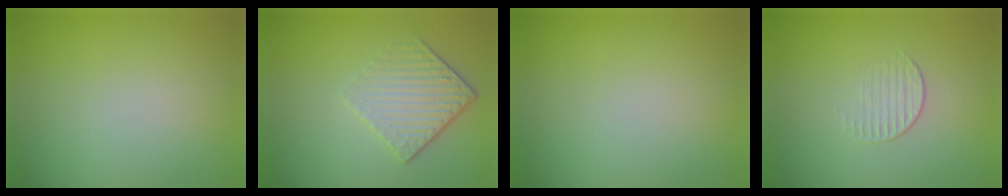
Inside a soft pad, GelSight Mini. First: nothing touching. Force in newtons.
{"total": 4.4, "press": 3.0, "slide": 3.1}
{"total": 0.0}
{"total": 1.2, "press": 0.4, "slide": 1.2}